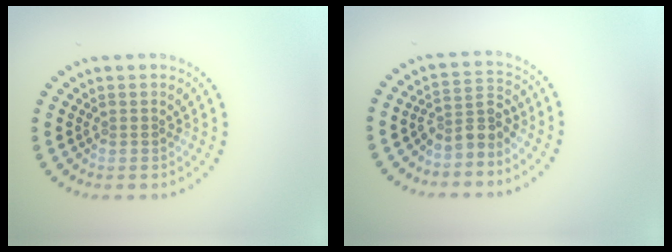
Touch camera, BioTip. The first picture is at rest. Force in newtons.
{"total": 2.6, "press": 2.2, "slide": 1.5}